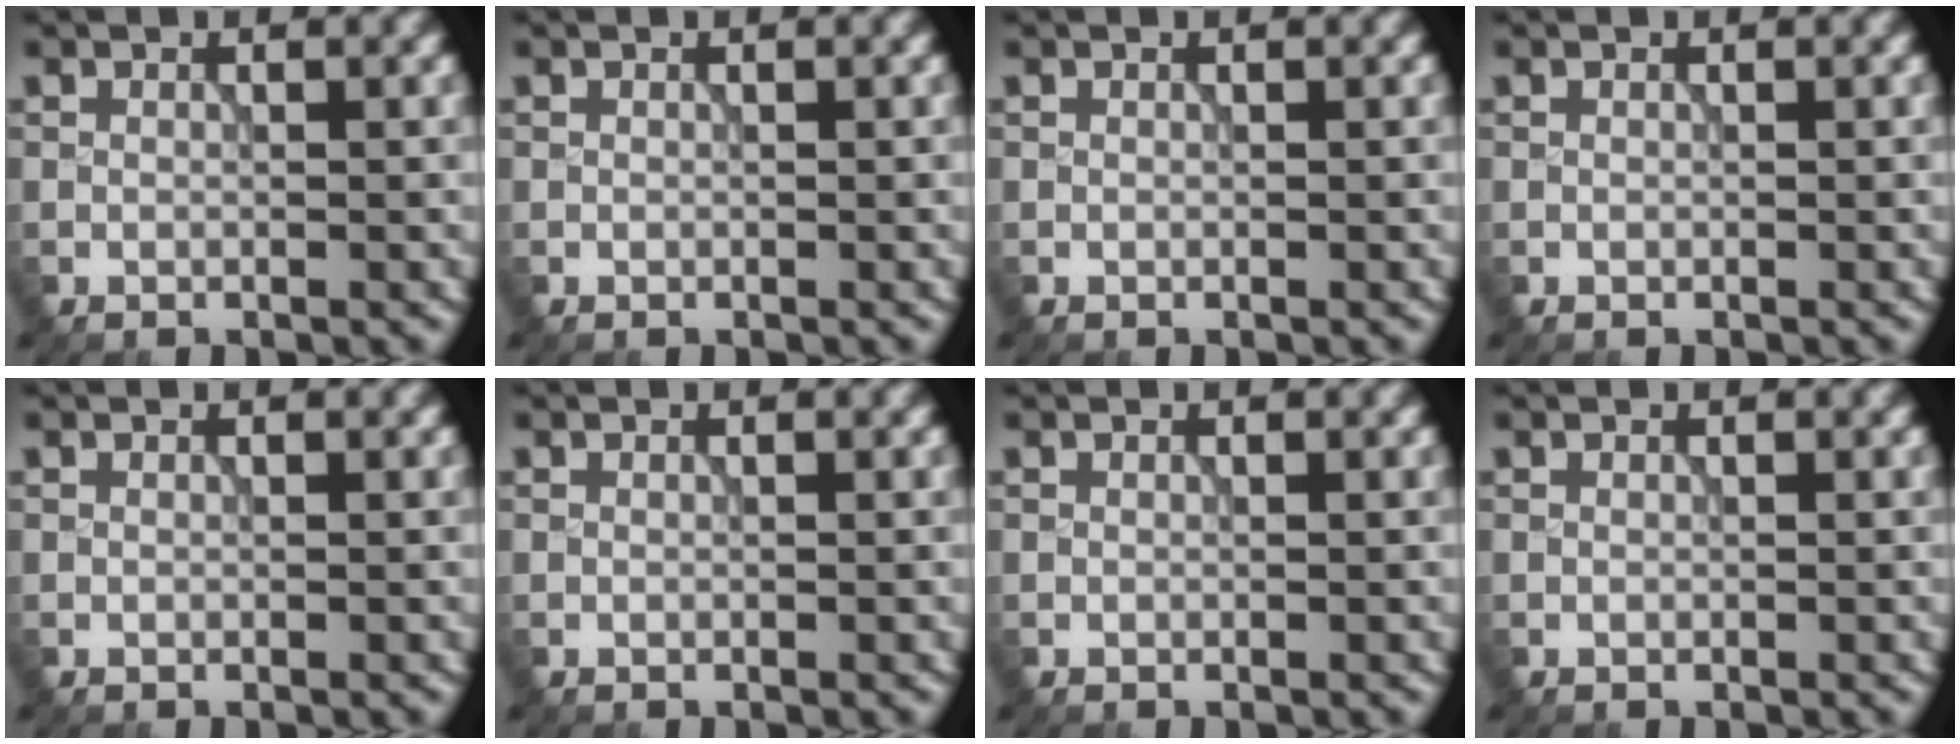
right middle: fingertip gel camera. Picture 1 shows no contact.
{"total": 0.0}
{"total": 0.0}
{"total": 0.0}
{"total": 0.0}
{"total": 0.0}
{"total": 0.0}
{"total": 0.0}